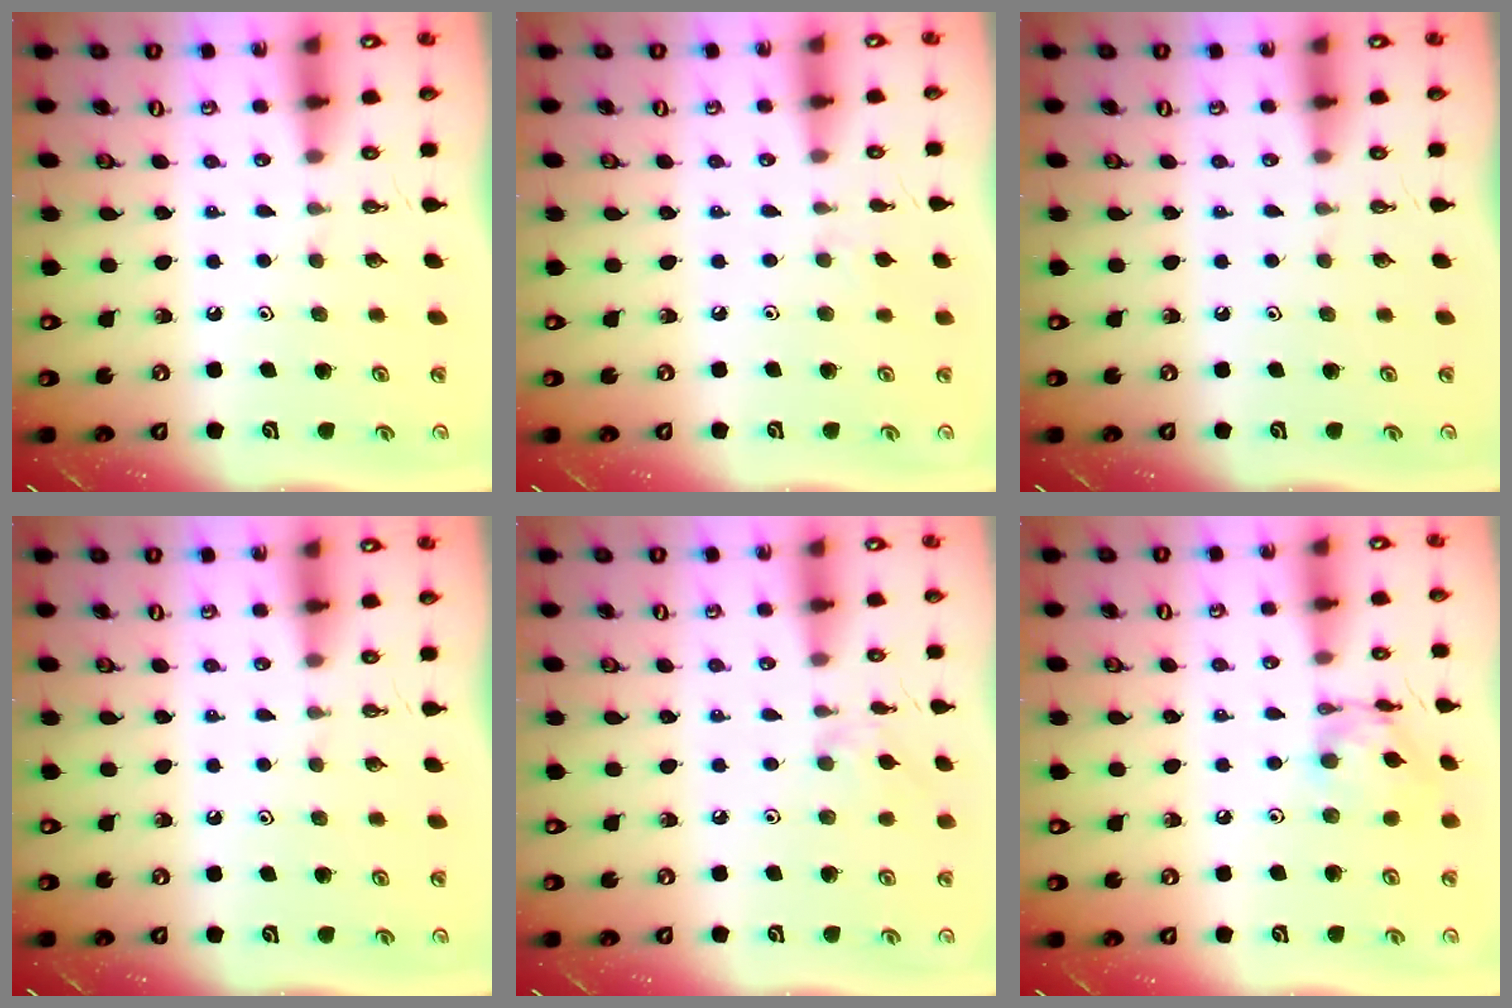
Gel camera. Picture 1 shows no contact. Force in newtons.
{"total": 5.2, "press": 5.1, "slide": 0.7}
{"total": 0.0}
{"total": 0.0}
{"total": 1.6, "press": 1.5, "slide": 0.4}
{"total": 11.4, "press": 11.4, "slide": 0.9}